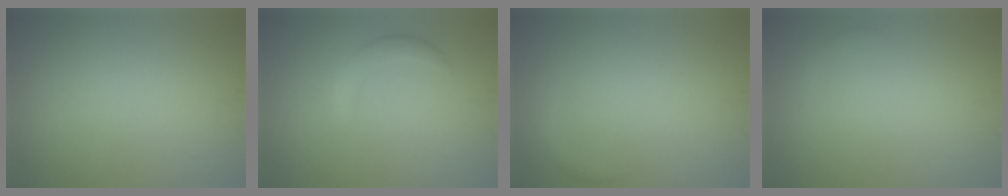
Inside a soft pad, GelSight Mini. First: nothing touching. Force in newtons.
{"total": 1.9, "press": 1.9, "slide": 0.1}
{"total": 0.8, "press": 0.8, "slide": 0.1}
{"total": 0.6, "press": 0.6, "slide": 0.1}